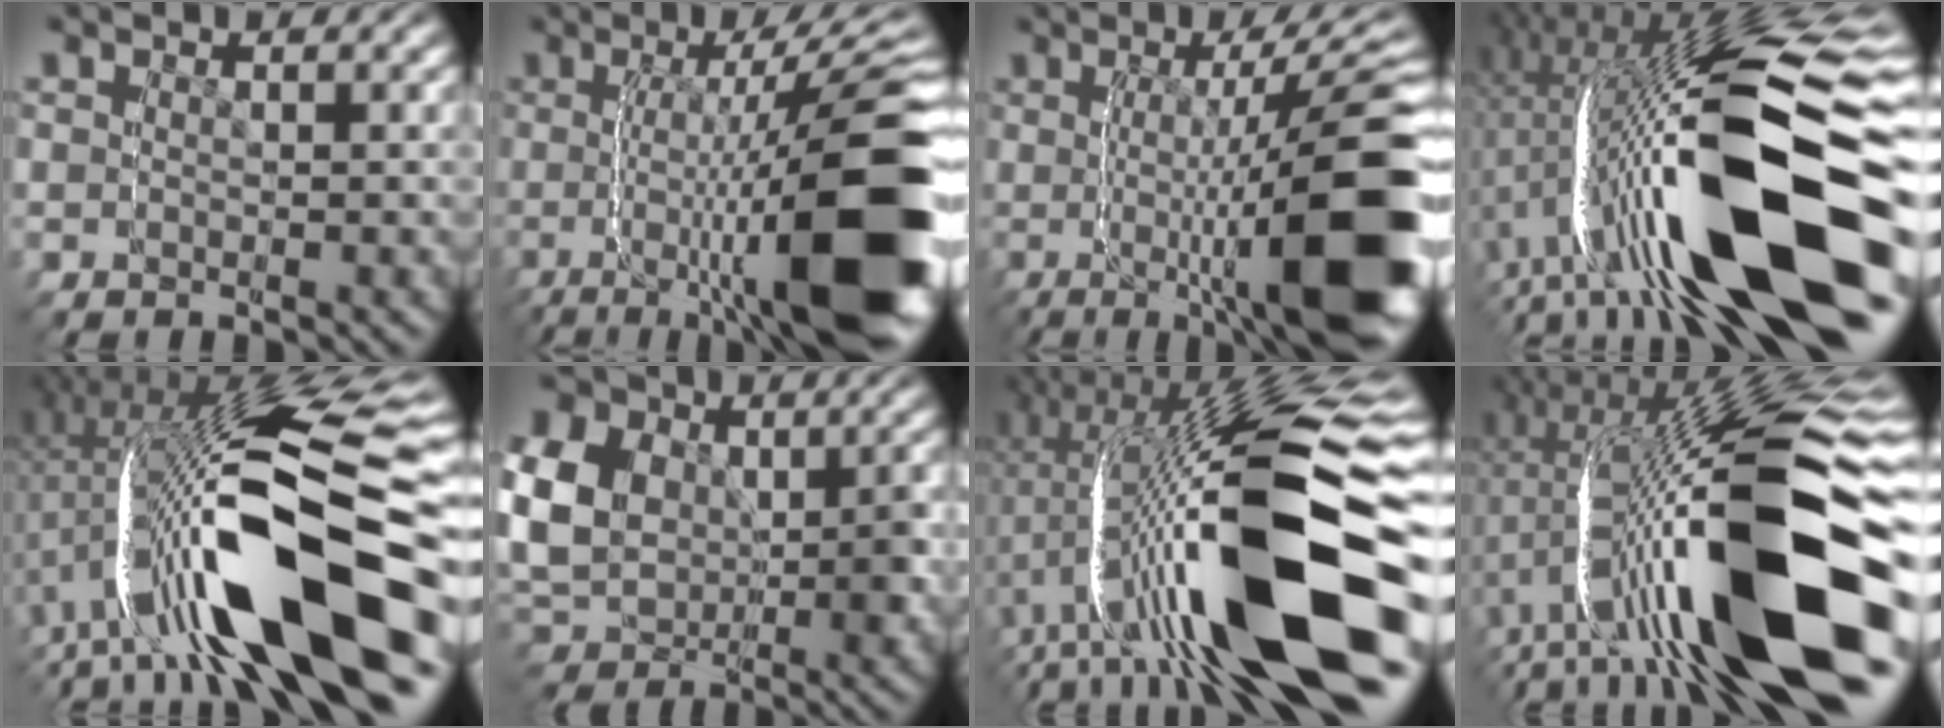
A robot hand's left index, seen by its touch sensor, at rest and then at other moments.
{"total": 15.2, "force": [-3.1, 4.4, 14.2], "torque": [-0.198, 0.004, -0.041]}
{"total": 14.2, "force": [-1.9, 3.3, 13.7], "torque": [-0.181, 0.018, -0.031]}
{"total": 17.0, "force": [-3.1, 6.0, 15.6], "torque": [-0.264, 0.018, -0.050]}
{"total": 15.3, "force": [-2.3, 5.9, 13.9], "torque": [-0.229, 0.020, -0.041]}
{"total": 13.0, "force": [2.0, 10.8, 7.0], "torque": [-0.159, -0.010, 0.025]}
{"total": 15.5, "force": [-2.0, 5.8, 14.3], "torque": [-0.238, 0.022, -0.039]}
{"total": 17.4, "force": [-2.4, 6.9, 15.9], "torque": [-0.247, 0.020, -0.044]}